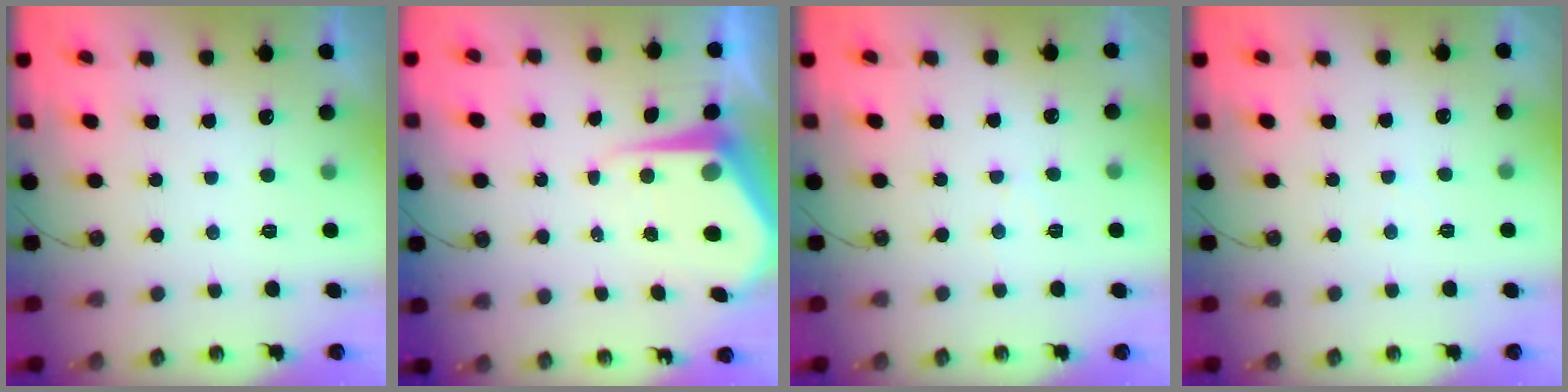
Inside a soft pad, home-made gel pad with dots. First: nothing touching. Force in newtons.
{"total": 8.3, "press": 8.3, "slide": 0.8}
{"total": 3.9, "press": 3.9, "slide": 0.7}
{"total": 2.5, "press": 2.4, "slide": 0.4}